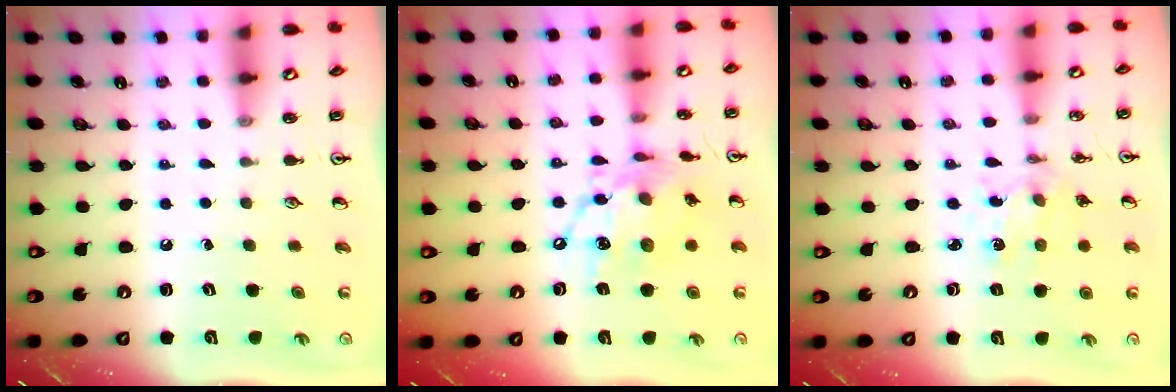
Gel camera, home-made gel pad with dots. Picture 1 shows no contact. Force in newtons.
{"total": 14.0, "press": 13.9, "slide": 1.1}
{"total": 2.2, "press": 2.2, "slide": 0.4}